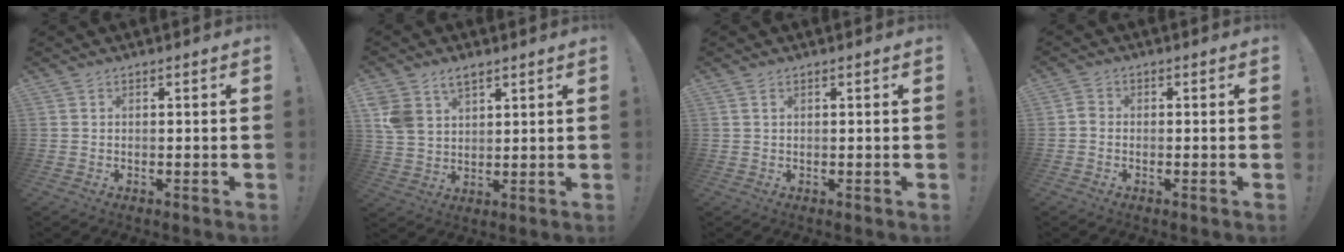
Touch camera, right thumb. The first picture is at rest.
{"total": 7.3, "force": [4.6, 4.7, 3.1], "torque": [-0.060, -0.017, 0.092]}
{"total": 1.0, "force": [0.4, 0.5, 0.7], "torque": [-0.016, 0.001, 0.009]}
{"total": 2.0, "force": [-0.8, 1.6, 1.0], "torque": [-0.024, 0.011, -0.013]}